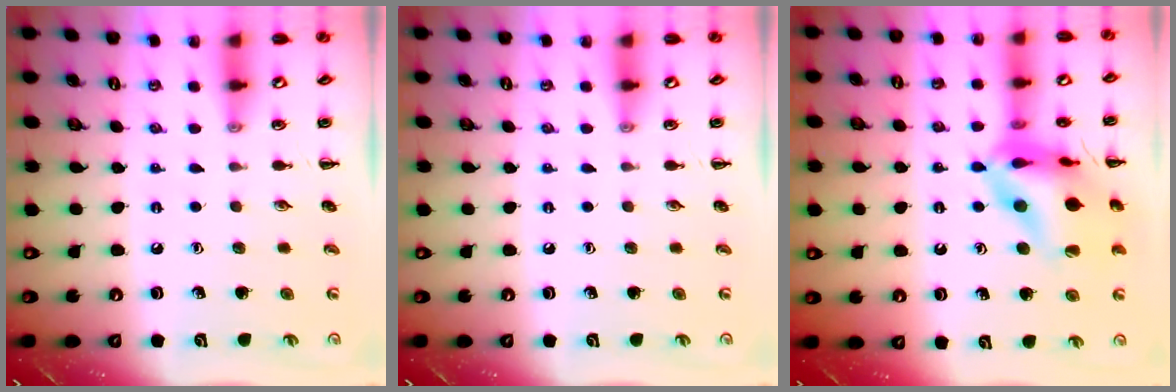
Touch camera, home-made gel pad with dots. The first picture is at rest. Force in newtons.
{"total": 0.0}
{"total": 18.3, "press": 18.1, "slide": 2.8}